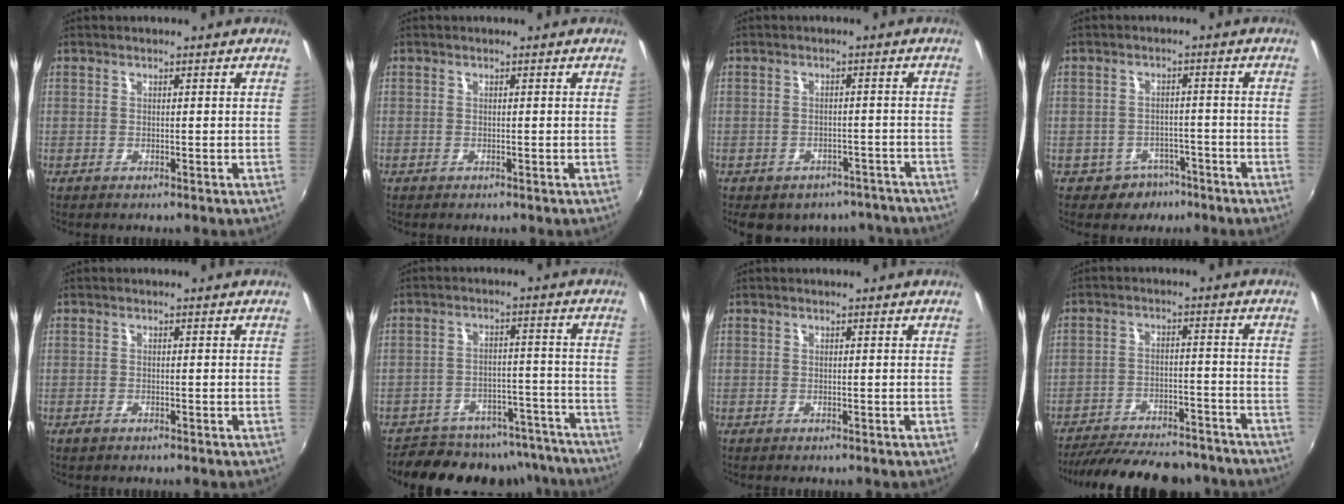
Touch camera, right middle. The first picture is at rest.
{"total": 0.0}
{"total": 12.3, "force": [-9.6, 6.6, 3.8], "torque": [-0.083, 0.005, -0.106]}
{"total": 4.9, "force": [-3.2, 3.7, 0.6], "torque": [-0.021, 0.016, -0.037]}
{"total": 1.1, "force": [-0.8, 0.6, 0.4], "torque": [-0.010, -0.004, -0.016]}
{"total": 17.6, "force": [-15.6, 6.4, 4.9], "torque": [-0.093, 0.028, -0.190]}
{"total": 0.0}
{"total": 22.5, "force": [-19.5, 7.0, 8.9], "torque": [-0.179, 0.002, -0.258]}